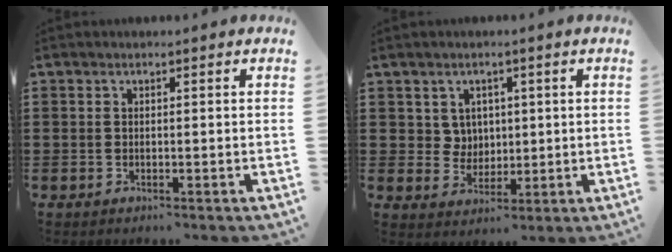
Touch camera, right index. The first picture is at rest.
{"total": 3.9, "force": [1.6, 3.4, 0.8], "torque": [-0.033, 0.010, 0.030]}